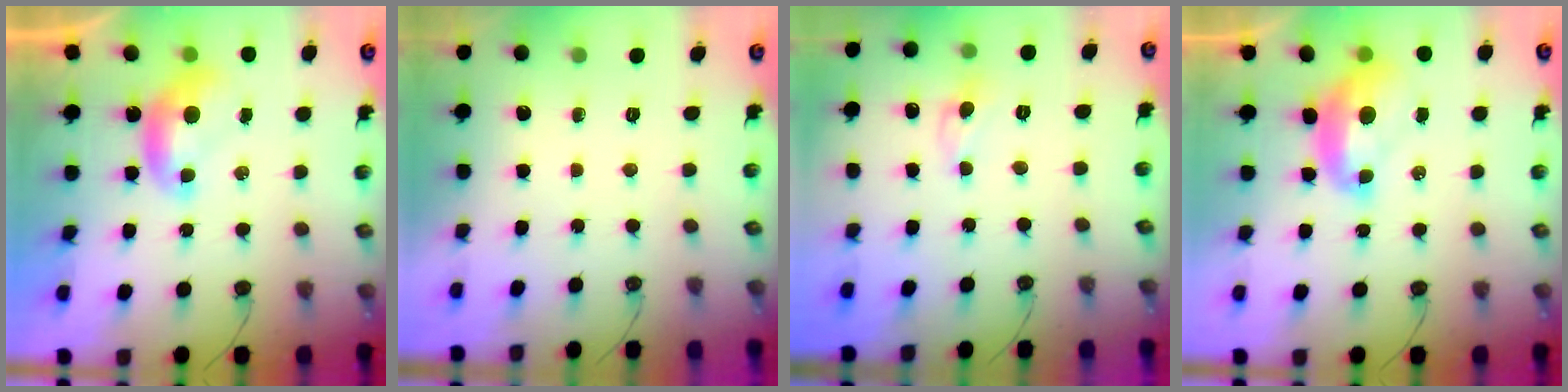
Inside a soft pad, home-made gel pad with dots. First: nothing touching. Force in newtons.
{"total": 0.0}
{"total": 0.0}
{"total": 2.7, "press": 2.6, "slide": 0.8}